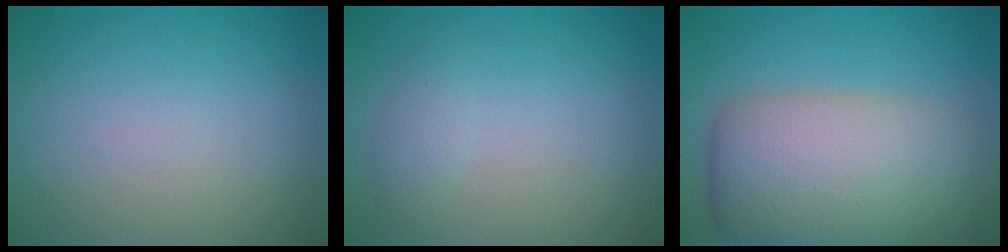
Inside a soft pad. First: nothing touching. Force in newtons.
{"total": 1.1, "press": 1.1, "slide": 0.1}
{"total": 10.1, "press": 10.1, "slide": 0.5}